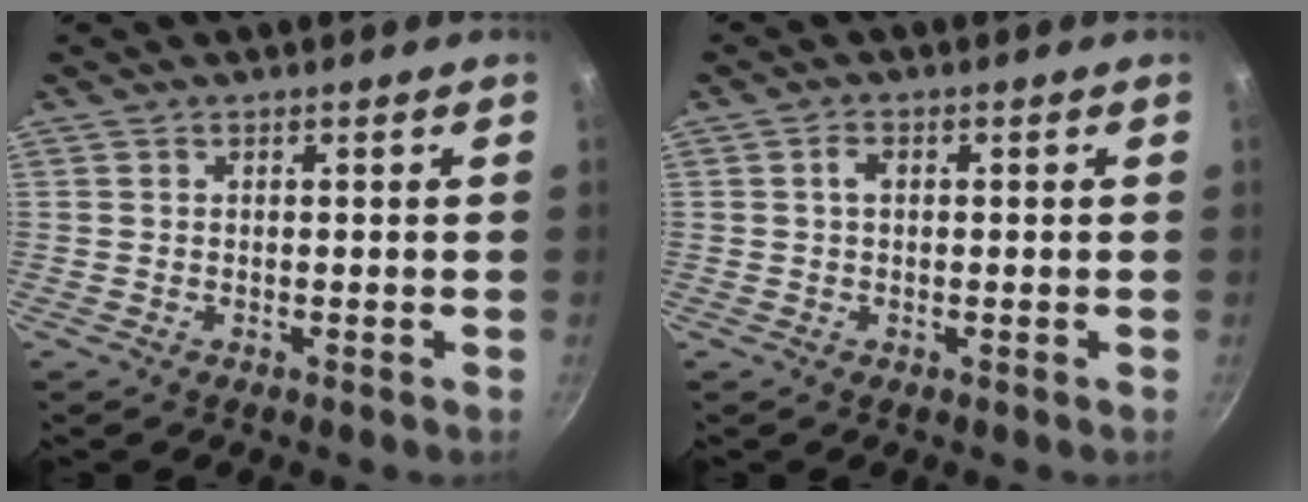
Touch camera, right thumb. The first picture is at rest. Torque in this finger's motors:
{"motor_torque": [0.12, 0.28, 0.12, -0.23, 0.06]}